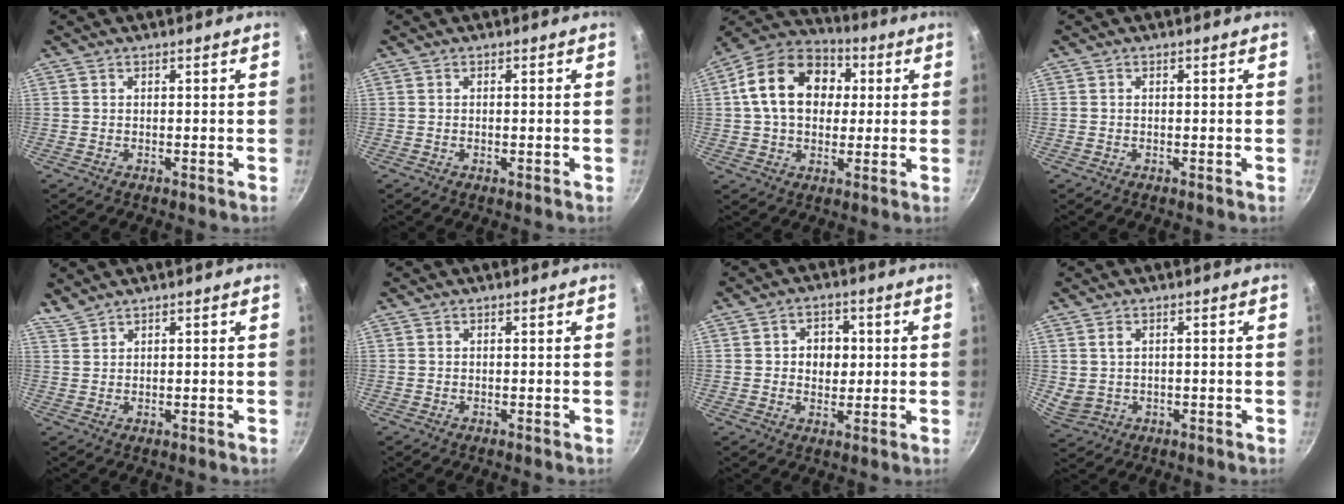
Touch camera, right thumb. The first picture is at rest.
{"total": 0.8, "force": [-0.2, 0.2, 0.7], "torque": [-0.013, 0.000, -0.004]}
{"total": 17.6, "force": [3.0, 13.0, 11.4], "torque": [-0.170, 0.026, 0.037]}
{"total": 0.0}
{"total": 2.0, "force": [1.9, 0.3, 0.3], "torque": [-0.008, 0.002, 0.045]}
{"total": 0.0}
{"total": 5.9, "force": [0.6, 4.8, 3.4], "torque": [-0.026, -0.001, 0.004]}
{"total": 4.1, "force": [0.5, 3.2, 2.5], "torque": [-0.042, -0.003, 0.022]}